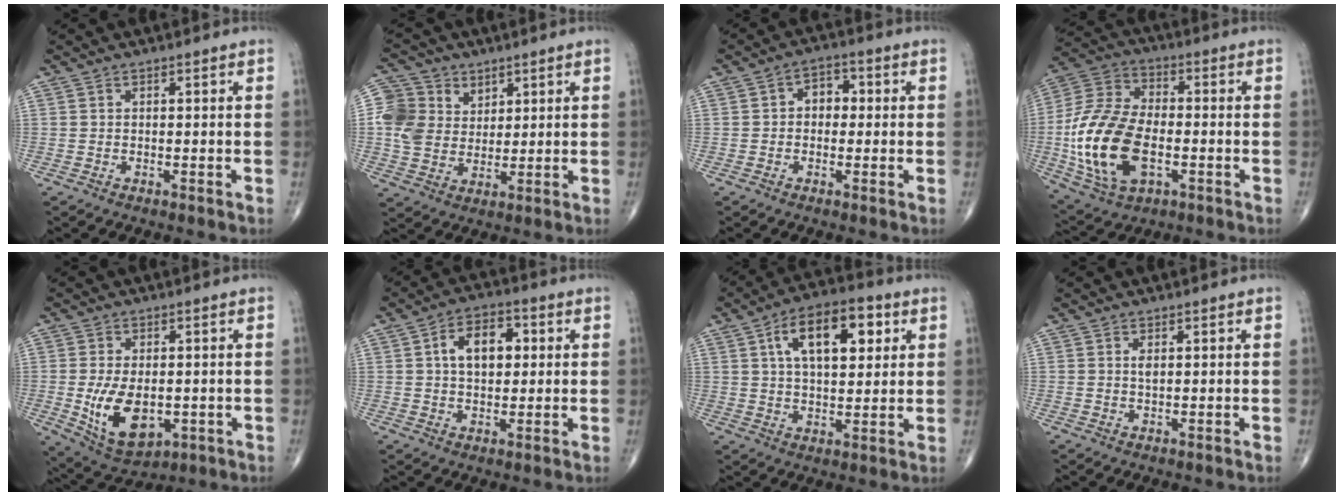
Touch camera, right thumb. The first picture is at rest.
{"total": 9.6, "force": [3.4, 8.2, 3.6], "torque": [-0.048, -0.008, 0.068]}
{"total": 4.8, "force": [0.3, 3.5, 3.2], "torque": [-0.025, 0.016, -0.004]}
{"total": 20.3, "force": [-3.8, 11.6, 16.1], "torque": [-0.328, 0.010, -0.065]}
{"total": 11.8, "force": [-1.9, 6.8, 9.4], "torque": [-0.152, -0.010, -0.012]}
{"total": 9.2, "force": [1.9, 5.6, 7.1], "torque": [-0.099, 0.012, 0.027]}
{"total": 14.7, "force": [5.0, 7.3, 11.7], "torque": [-0.163, 0.001, 0.077]}
{"total": 1.3, "force": [0.4, 0.6, 1.1], "torque": [-0.018, -0.001, 0.009]}